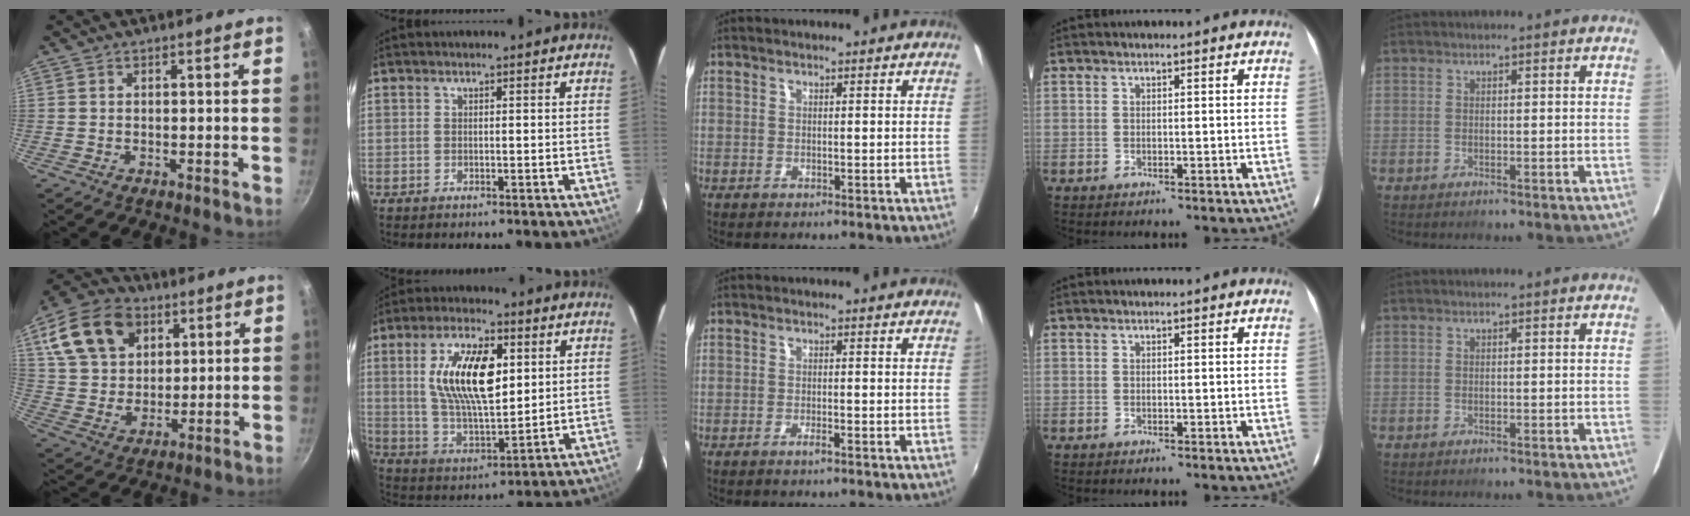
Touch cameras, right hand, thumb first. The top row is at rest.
{"thumb": {"total": 17.3, "force": [7.2, 12.5, 9.6], "torque": [-0.152, -0.006, 0.131]}, "index": {"total": 15.8, "force": [4.1, 6.5, 13.8], "torque": [-0.257, 0.006, 0.084]}, "middle": {"total": 1.2, "force": [-1.0, 0.1, 0.7], "torque": [-0.017, 0.000, -0.020]}}